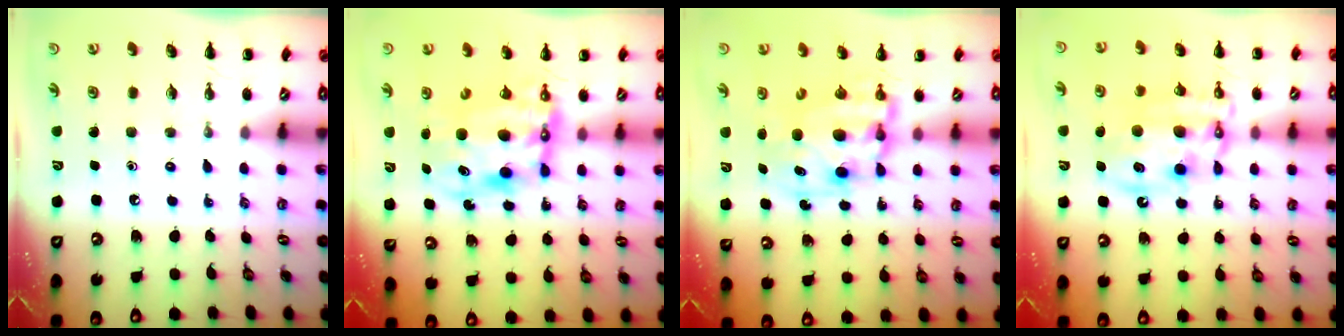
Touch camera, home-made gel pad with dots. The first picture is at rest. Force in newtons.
{"total": 11.1, "press": 10.7, "slide": 3.0}
{"total": 10.9, "press": 10.5, "slide": 2.9}
{"total": 13.9, "press": 13.5, "slide": 3.1}